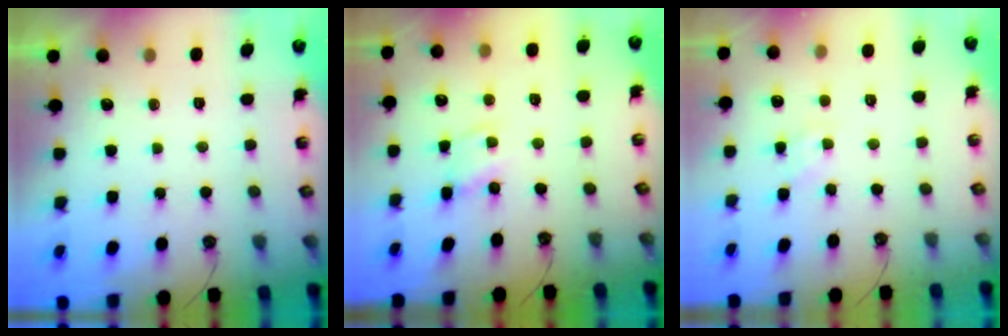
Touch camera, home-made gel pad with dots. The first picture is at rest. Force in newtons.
{"total": 1.8, "press": 1.8, "slide": 0.2}
{"total": 1.4, "press": 1.4, "slide": 0.2}